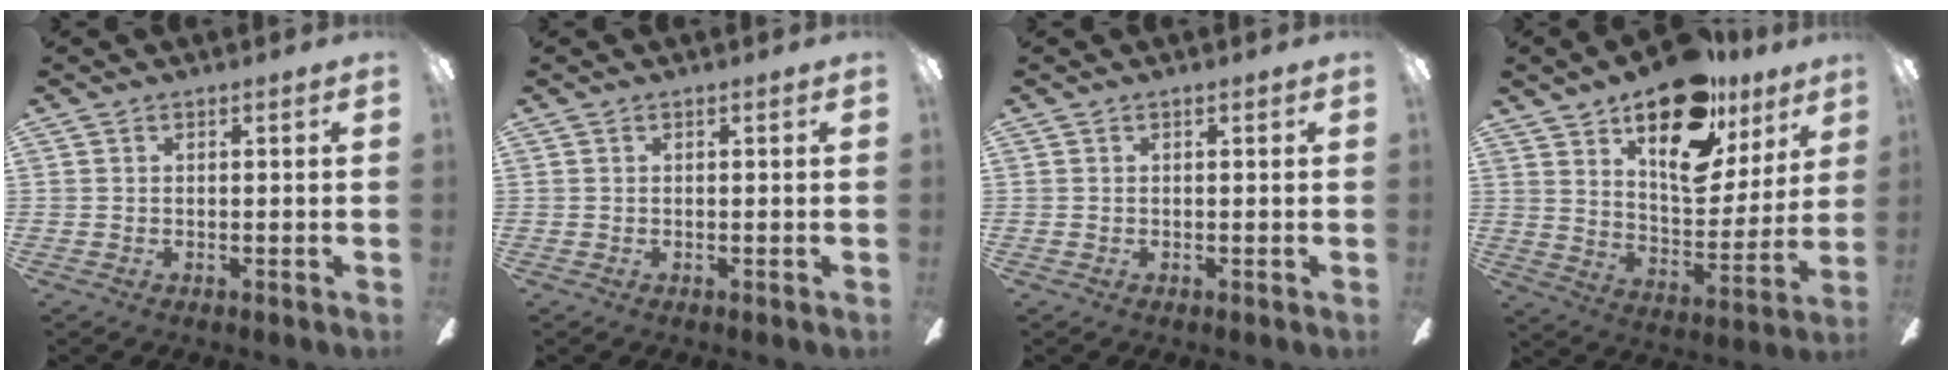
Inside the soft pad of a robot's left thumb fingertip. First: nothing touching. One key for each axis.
{"total": 0.0}
{"total": 0.0}
{"total": 22.6, "fx": 14.5, "fy": 10.8, "fz": 13.5, "tx": -0.190, "ty": -0.084, "tz": 0.246}